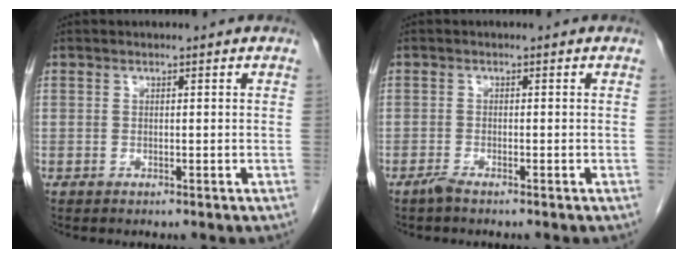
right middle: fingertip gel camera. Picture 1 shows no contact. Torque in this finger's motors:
{"motor_torque": [0.09, -0.04, 0.00, 0.00]}